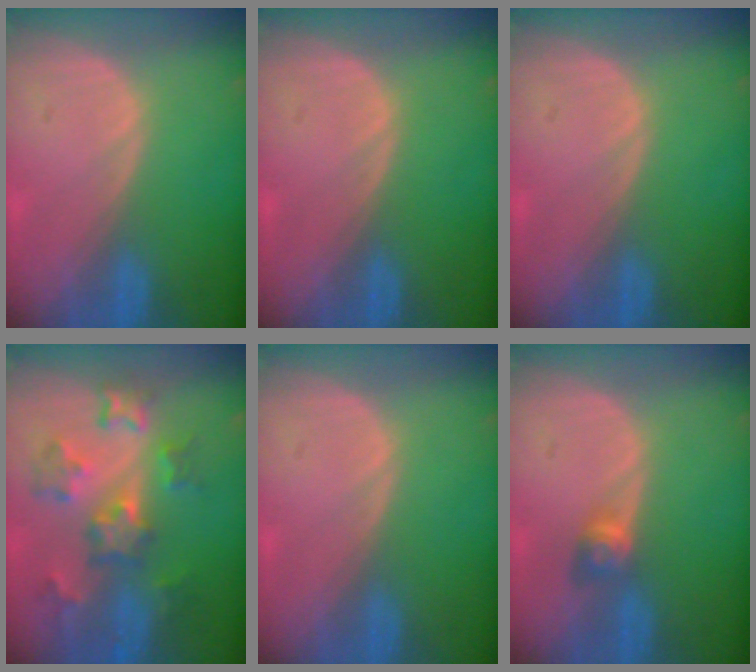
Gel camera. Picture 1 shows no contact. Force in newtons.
{"total": 0.0}
{"total": 0.0}
{"total": 8.3, "press": 7.8, "slide": 2.9}
{"total": 0.0}
{"total": 2.9, "press": 2.5, "slide": 1.5}